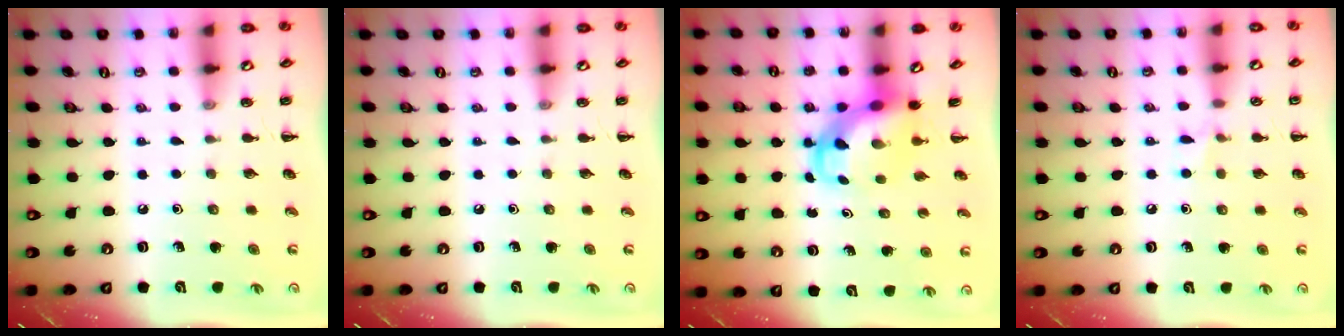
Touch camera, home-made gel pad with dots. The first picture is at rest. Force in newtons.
{"total": 0.0}
{"total": 5.0, "press": 4.9, "slide": 0.5}
{"total": 4.0, "press": 3.8, "slide": 1.2}